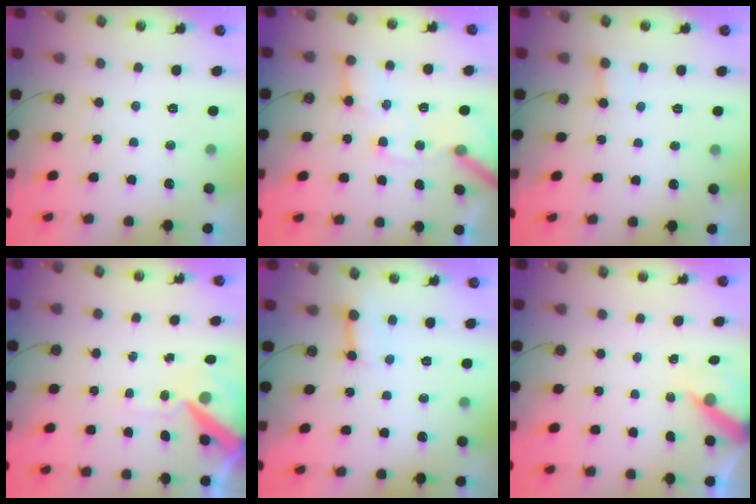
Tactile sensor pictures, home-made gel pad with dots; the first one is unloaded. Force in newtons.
{"total": 12.7, "press": 12.6, "slide": 1.7}
{"total": 2.8, "press": 2.8, "slide": 0.3}
{"total": 11.7, "press": 11.6, "slide": 1.5}
{"total": 4.9, "press": 4.9, "slide": 0.6}
{"total": 6.8, "press": 6.8, "slide": 0.4}